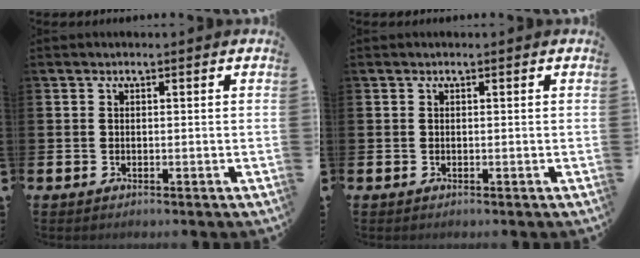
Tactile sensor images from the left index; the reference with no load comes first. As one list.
[{"total": 0.0}]